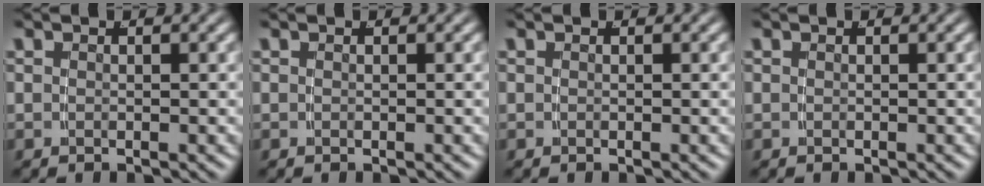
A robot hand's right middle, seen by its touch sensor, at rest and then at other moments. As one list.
[{"total": 0.0}, {"total": 0.0}, {"total": 0.0}]